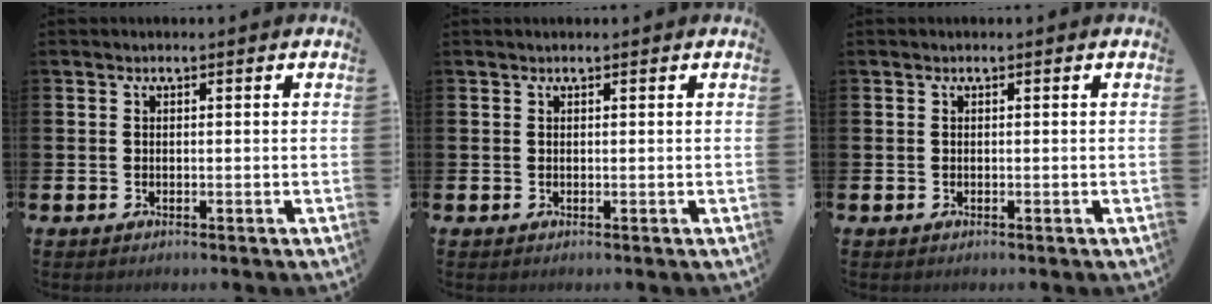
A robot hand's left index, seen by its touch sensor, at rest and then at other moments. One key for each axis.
{"total": 0.0}
{"total": 0.0}